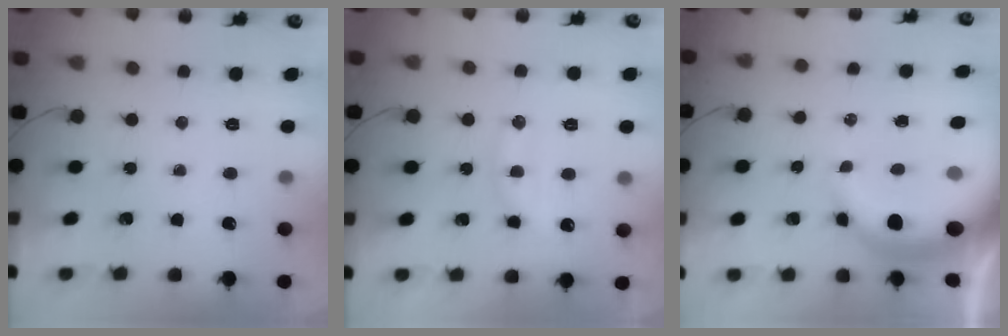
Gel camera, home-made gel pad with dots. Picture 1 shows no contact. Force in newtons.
{"total": 11.2, "press": 11.2, "slide": 0.7}
{"total": 11.2, "press": 11.0, "slide": 2.0}